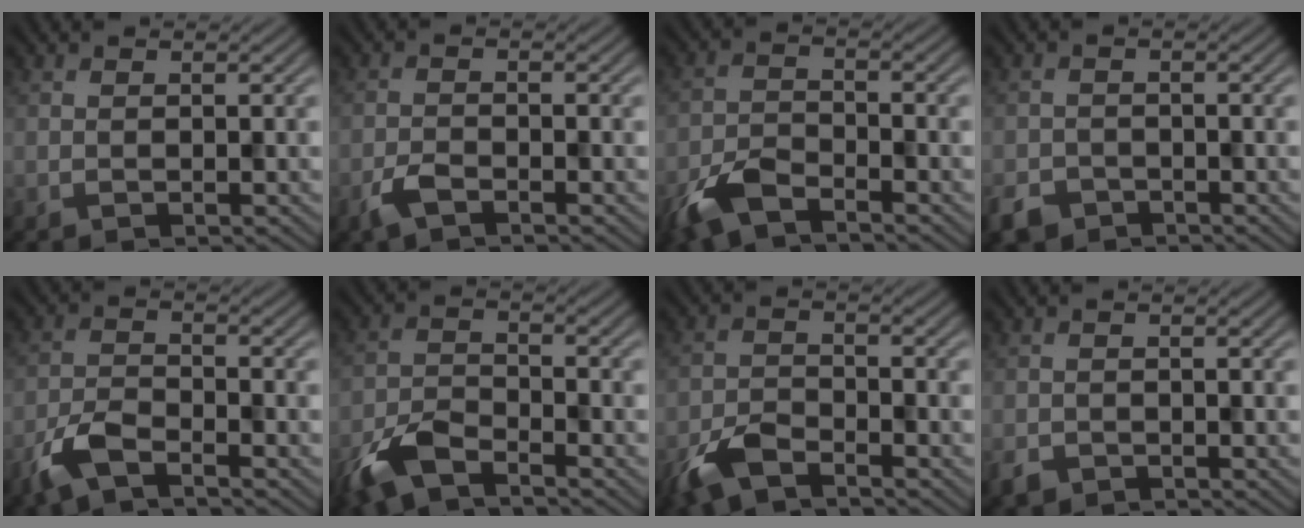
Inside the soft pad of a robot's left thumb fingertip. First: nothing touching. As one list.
[{"total": 2.6, "force": [-1.8, 1.0, 1.6], "torque": [-0.037, 0.000, -0.043]}, {"total": 5.9, "force": [-4.3, 2.3, 3.3], "torque": [-0.073, -0.004, -0.097]}, {"total": 3.2, "force": [-2.3, 2.0, 0.9], "torque": [-0.022, -0.006, -0.050]}, {"total": 5.1, "force": [-3.5, 1.8, 3.2], "torque": [-0.075, -0.005, -0.084]}, {"total": 6.7, "force": [-4.9, 2.5, 3.8], "torque": [-0.085, -0.005, -0.111]}, {"total": 5.3, "force": [-3.9, 2.1, 3.0], "torque": [-0.063, -0.005, -0.087]}, {"total": 1.6, "force": [-1.2, 1.1, 0.5], "torque": [-0.010, -0.004, -0.028]}]